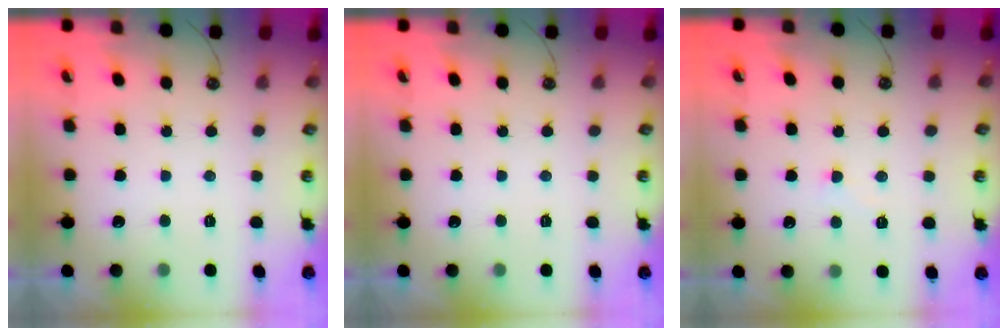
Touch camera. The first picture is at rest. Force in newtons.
{"total": 0.0}
{"total": 2.2, "press": 2.2, "slide": 0.4}